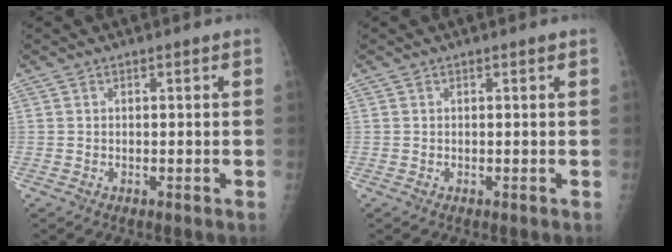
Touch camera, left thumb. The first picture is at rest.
{"total": 0.0}